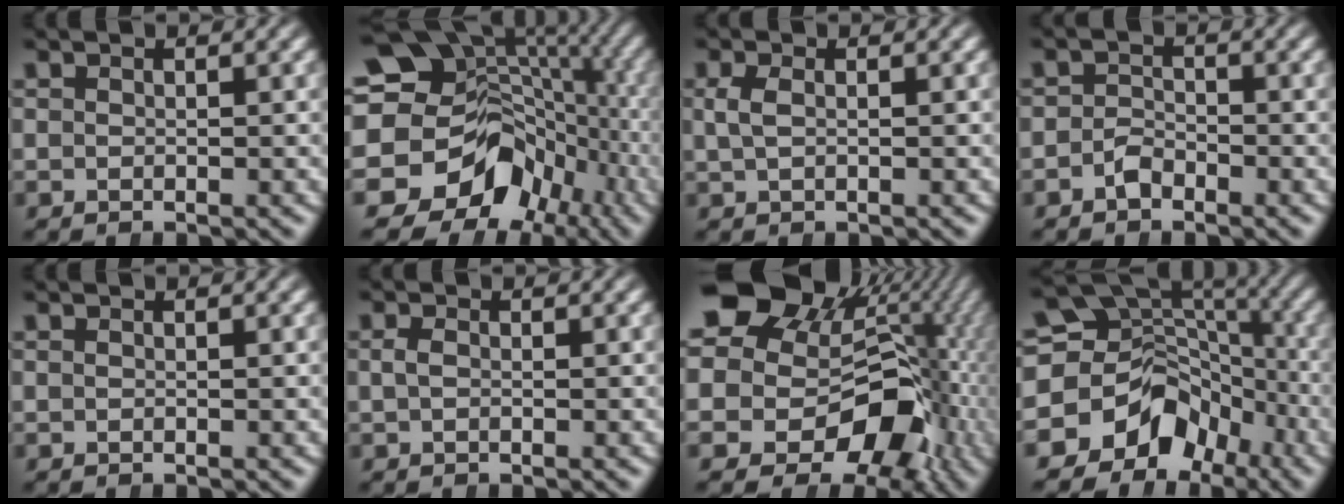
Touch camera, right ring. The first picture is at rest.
{"total": 20.8, "force": [-2.5, 17.6, 10.8], "torque": [-0.223, -0.064, -0.029]}
{"total": 1.1, "force": [0.3, 0.2, 1.1], "torque": [-0.034, -0.006, 0.011]}
{"total": 1.6, "force": [-1.3, 0.9, 0.2], "torque": [-0.010, -0.010, -0.022]}
{"total": 0.0}
{"total": 0.6, "force": [-0.2, -0.3, 0.5], "torque": [-0.019, -0.008, 0.003]}
{"total": 20.0, "force": [0.2, 16.4, 11.5], "torque": [-0.256, -0.053, 0.007]}
{"total": 15.0, "force": [-2.7, 12.8, 7.4], "torque": [-0.153, -0.044, -0.039]}